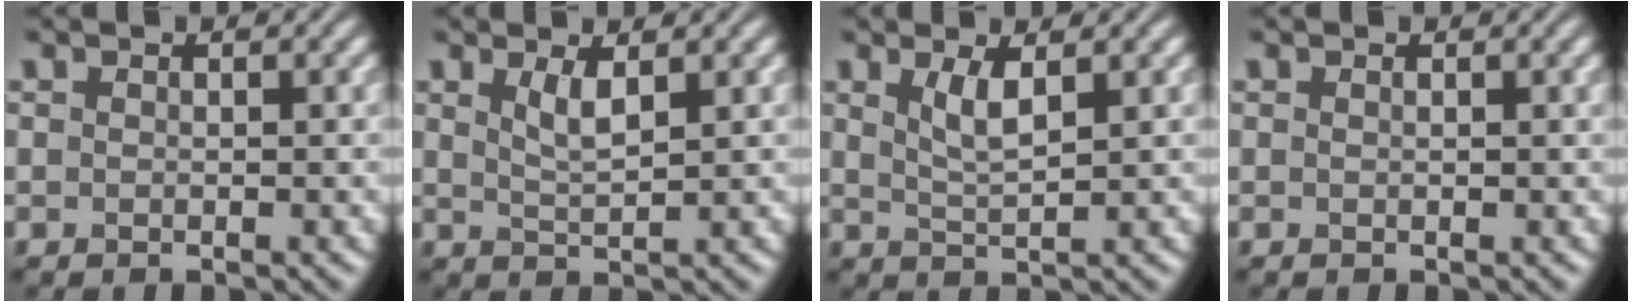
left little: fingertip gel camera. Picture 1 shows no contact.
{"total": 2.0, "force": [1.1, 0.5, 1.6], "torque": [-0.032, -0.004, 0.022]}
{"total": 2.3, "force": [1.1, 0.6, 2.0], "torque": [-0.039, -0.005, 0.025]}
{"total": 0.7, "force": [0.3, 0.2, 0.6], "torque": [-0.005, 0.005, 0.003]}